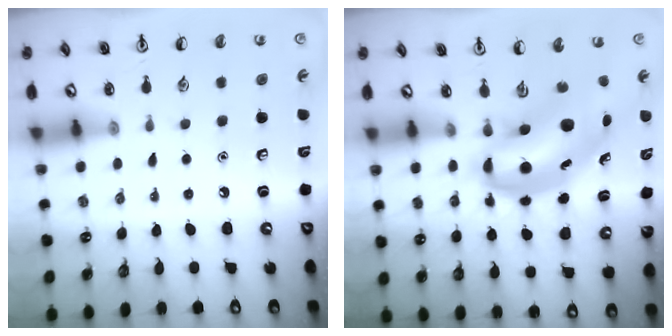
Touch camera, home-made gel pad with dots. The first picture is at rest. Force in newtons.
{"total": 8.2, "press": 7.9, "slide": 2.1}